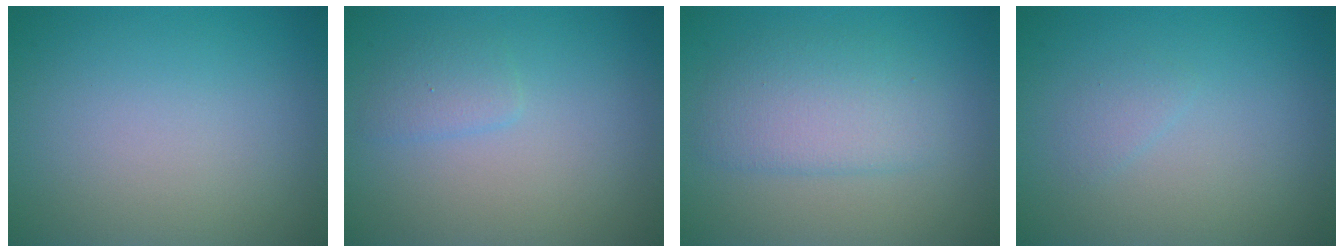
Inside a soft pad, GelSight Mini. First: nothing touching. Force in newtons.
{"total": 1.3, "press": 1.3, "slide": 0.1}
{"total": 3.6, "press": 3.6, "slide": 0.1}
{"total": 0.9, "press": 0.9, "slide": 0.0}